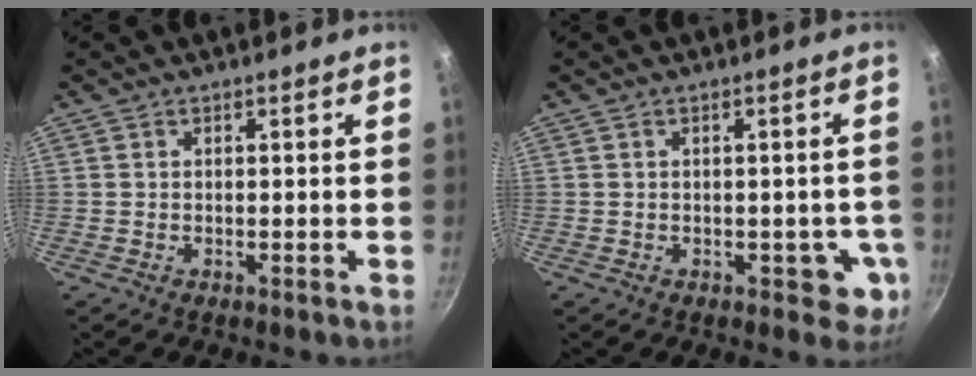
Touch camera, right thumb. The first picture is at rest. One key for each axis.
{"total": 4.8, "fx": -0.9, "fy": 3.2, "fz": 3.4, "tx": -0.011, "ty": 0.004, "tz": -0.009}